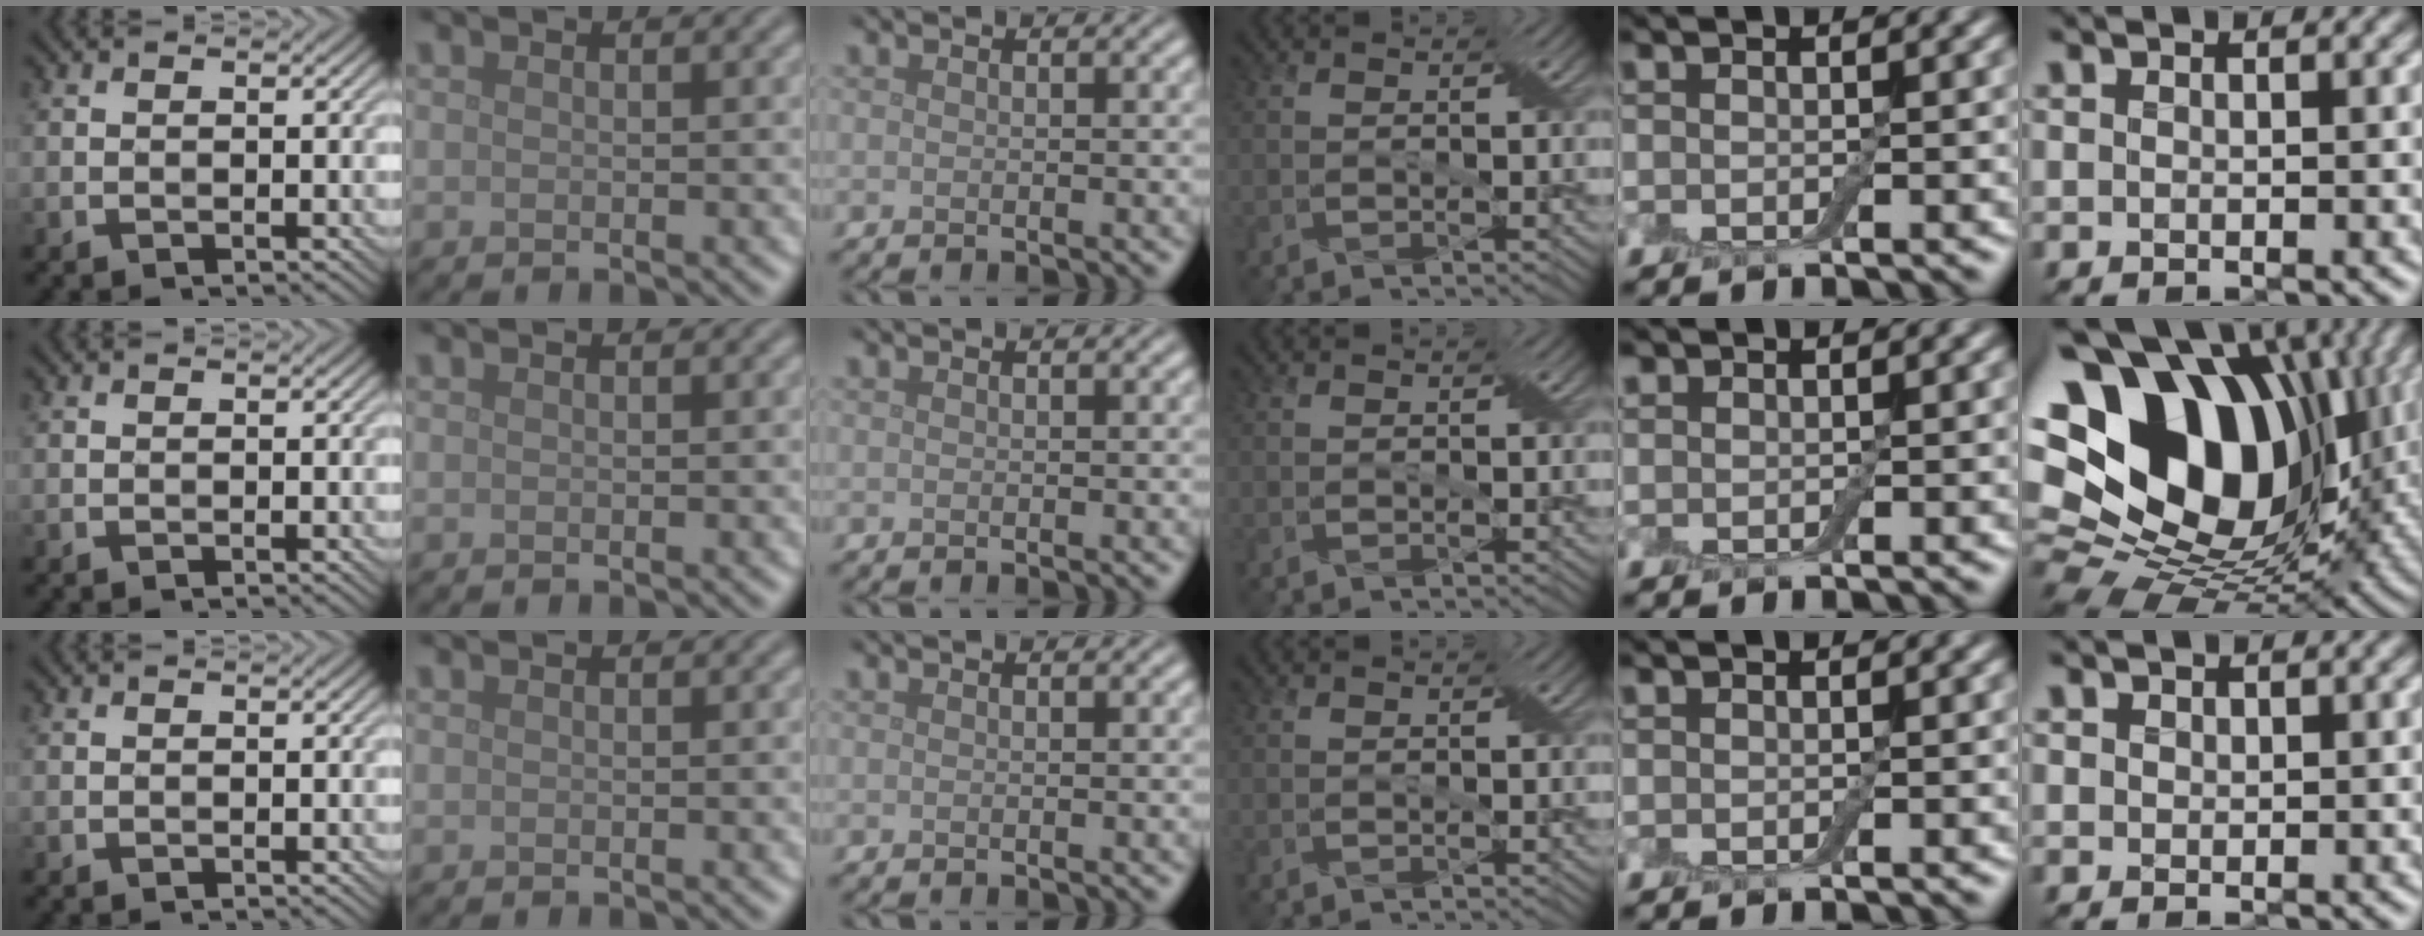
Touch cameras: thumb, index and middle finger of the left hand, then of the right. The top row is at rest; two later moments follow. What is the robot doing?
{"motion": "extract", "object": "drawer"}